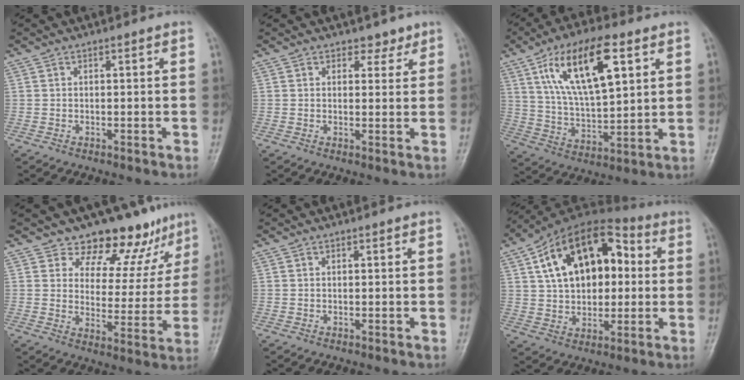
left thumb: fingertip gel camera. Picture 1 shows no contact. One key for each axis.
{"total": 2.5, "fx": 1.8, "fy": 1.6, "fz": 0.5, "tx": 0.014, "ty": -0.009, "tz": 0.021}
{"total": 17.3, "fx": 7.4, "fy": 6.8, "fz": 14.1, "tx": -0.232, "ty": -0.019, "tz": 0.138}
{"total": 12.4, "fx": 10.2, "fy": 6.1, "fz": 3.6, "tx": 0.004, "ty": -0.074, "tz": 0.133}
{"total": 0.0}
{"total": 19.9, "fx": 4.5, "fy": 12.3, "fz": 15.0, "tx": -0.211, "ty": 0.025, "tz": 0.068}